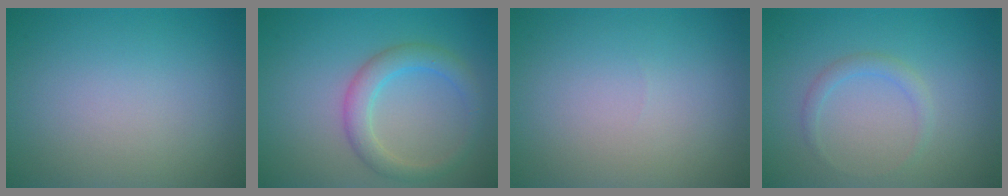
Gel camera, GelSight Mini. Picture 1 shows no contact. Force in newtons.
{"total": 3.2, "press": 3.2, "slide": 0.1}
{"total": 0.0}
{"total": 1.3, "press": 1.3, "slide": 0.1}